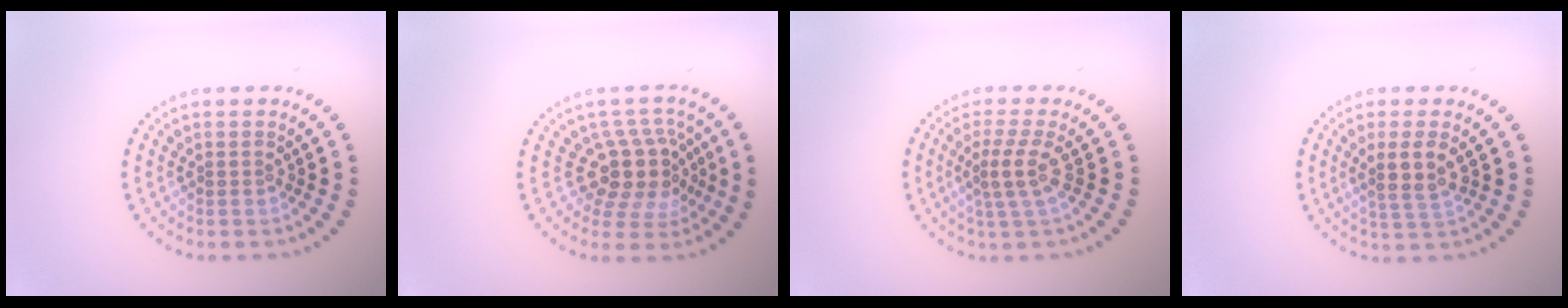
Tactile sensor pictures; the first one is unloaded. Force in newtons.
{"total": 4.4, "press": 3.3, "slide": 2.9}
{"total": 2.5, "press": 1.8, "slide": 1.7}
{"total": 2.7, "press": 2.5, "slide": 1.2}